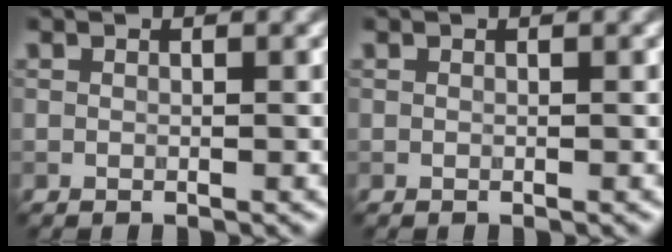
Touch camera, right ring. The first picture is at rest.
{"total": 0.0}